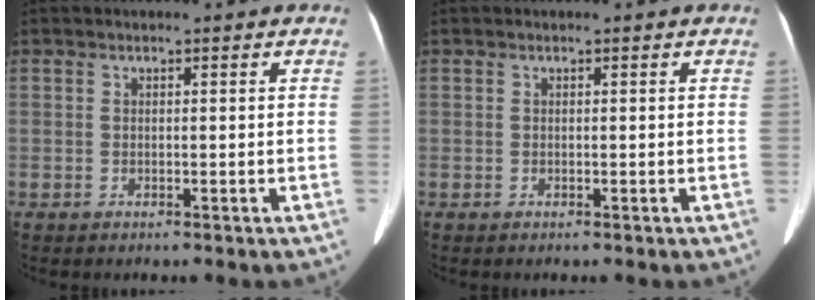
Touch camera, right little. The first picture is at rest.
{"total": 0.0}